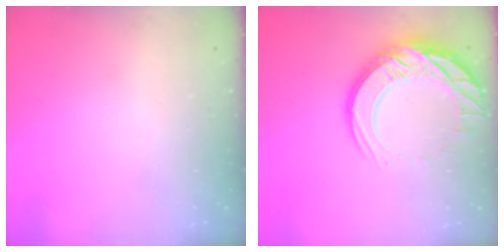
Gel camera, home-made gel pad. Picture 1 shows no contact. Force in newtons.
{"total": 18.7, "press": 18.6, "slide": 1.8}